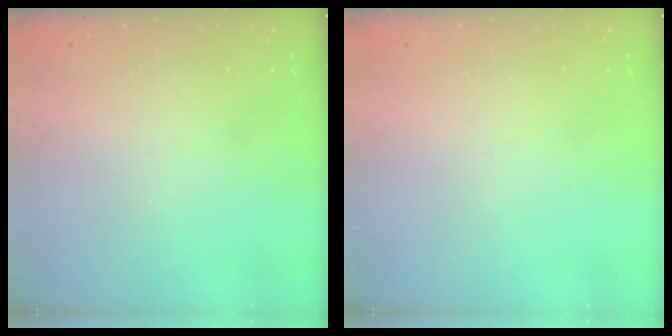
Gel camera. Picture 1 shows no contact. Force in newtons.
{"total": 0.0}